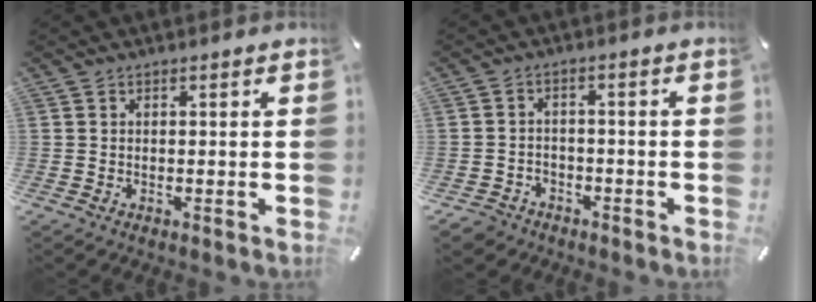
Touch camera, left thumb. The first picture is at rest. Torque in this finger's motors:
{"motor_torque": [-0.43, 0.53, 0.17, 0.23, 0.02]}